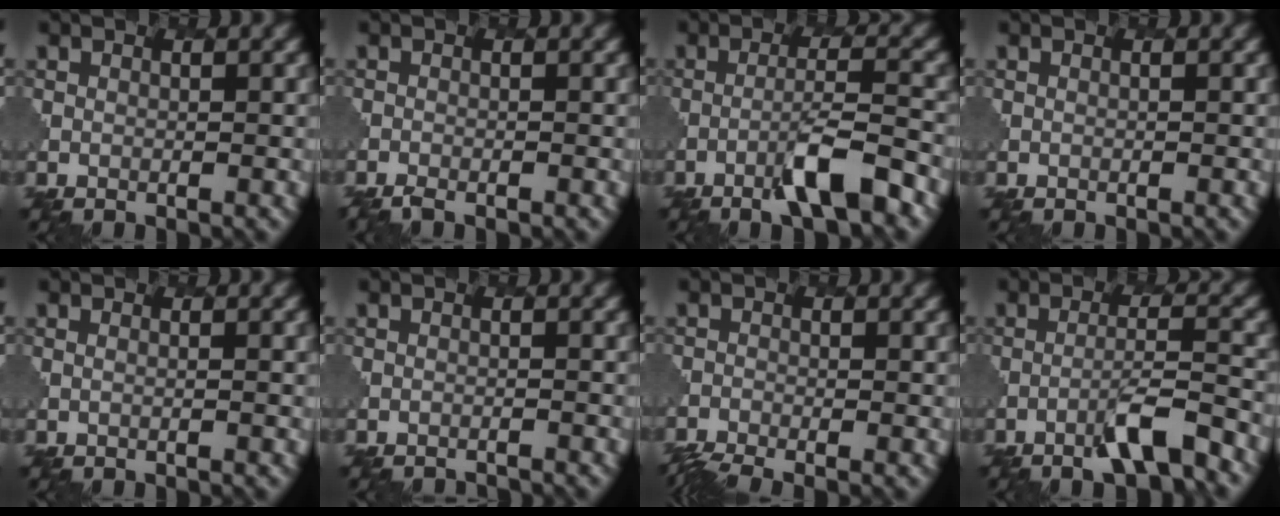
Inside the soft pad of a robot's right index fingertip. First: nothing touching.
{"total": 1.5, "force": [-1.3, 0.3, 0.6], "torque": [-0.010, -0.003, -0.026]}
{"total": 4.7, "force": [-2.6, 0.5, 3.8], "torque": [-0.066, 0.007, -0.047]}
{"total": 0.0}
{"total": 1.0, "force": [0.3, 0.4, 0.9], "torque": [-0.010, -0.003, -0.008]}
{"total": 2.1, "force": [-2.0, 0.3, 0.3], "torque": [0.009, 0.000, -0.028]}
{"total": 4.0, "force": [-3.6, 0.6, 1.7], "torque": [-0.034, -0.019, -0.064]}
{"total": 3.9, "force": [-2.4, 0.3, 3.1], "torque": [-0.053, 0.007, -0.047]}